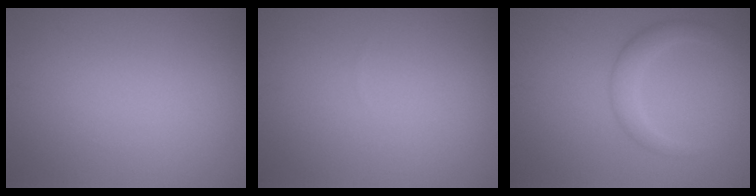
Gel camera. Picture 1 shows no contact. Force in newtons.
{"total": 0.0}
{"total": 2.3, "press": 2.3, "slide": 0.1}